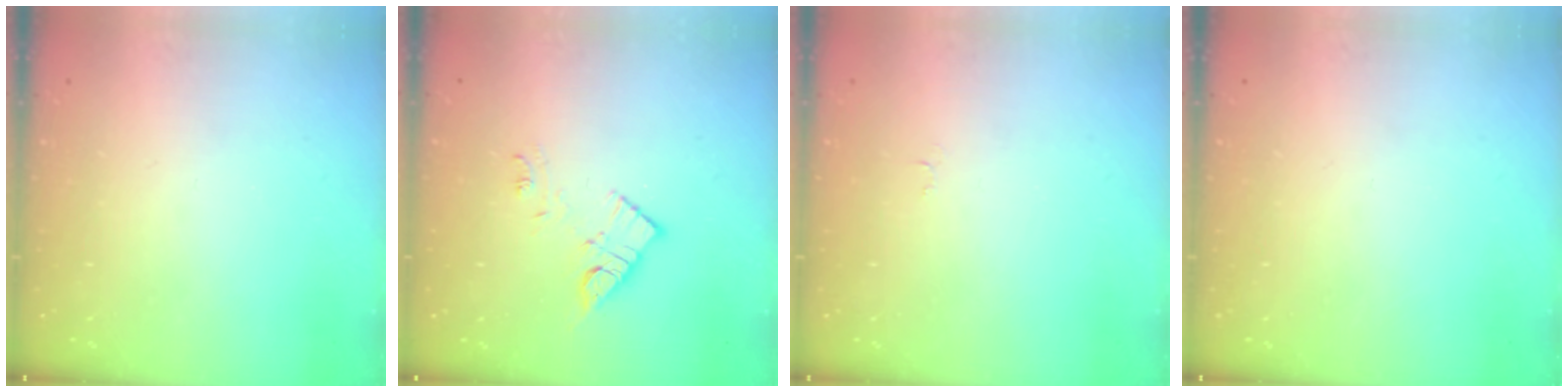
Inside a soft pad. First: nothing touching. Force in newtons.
{"total": 11.5, "press": 11.5, "slide": 0.6}
{"total": 3.2, "press": 3.1, "slide": 0.5}
{"total": 0.0}